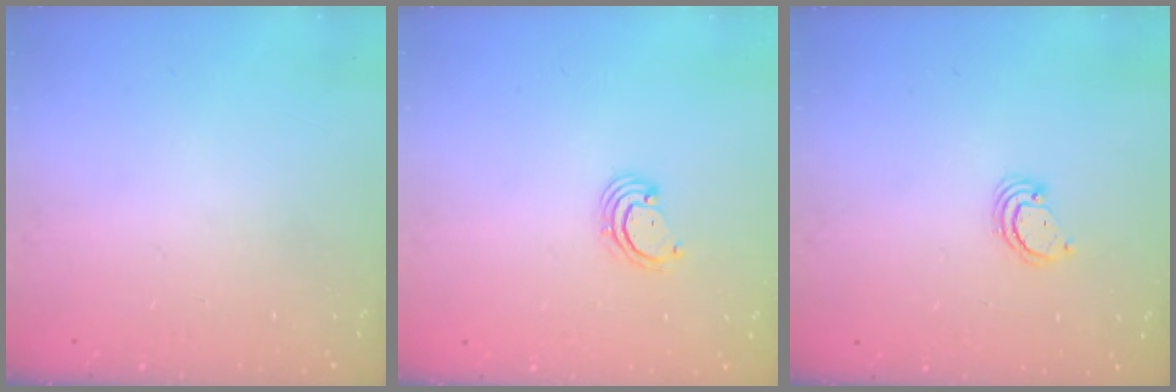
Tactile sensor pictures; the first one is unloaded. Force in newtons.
{"total": 2.3, "press": 2.3, "slide": 0.1}
{"total": 2.3, "press": 2.3, "slide": 0.1}